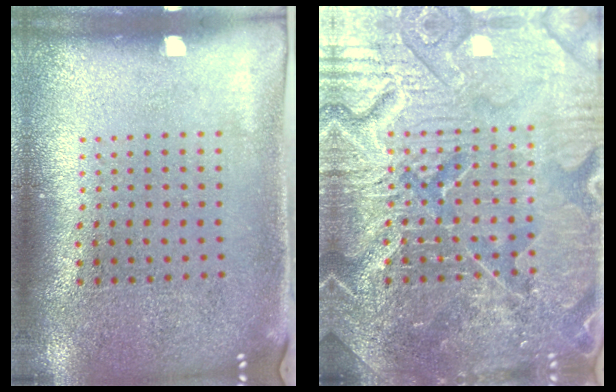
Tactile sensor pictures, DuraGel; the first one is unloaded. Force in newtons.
{"total": 7.7, "press": 7.6, "slide": 0.9}